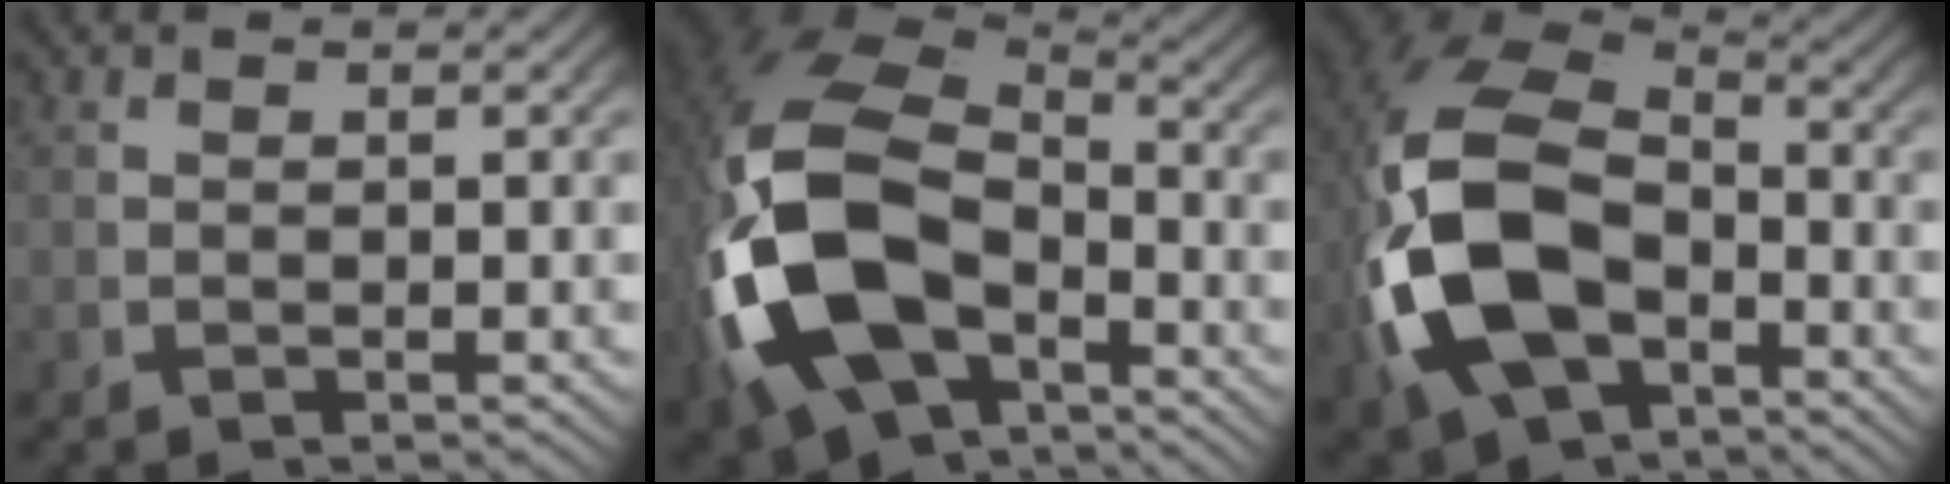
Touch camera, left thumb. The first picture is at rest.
{"total": 18.1, "force": [-2.7, 12.5, 12.8], "torque": [-0.331, -0.070, -0.013]}
{"total": 15.9, "force": [-2.3, 11.3, 10.9], "torque": [-0.278, -0.054, -0.015]}